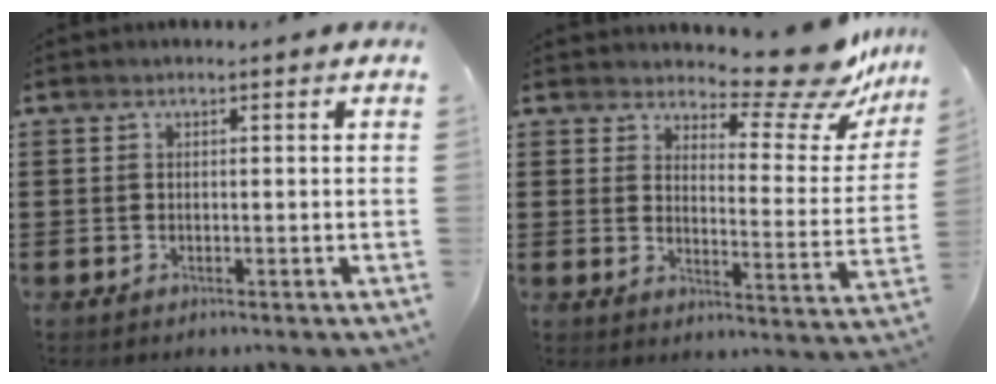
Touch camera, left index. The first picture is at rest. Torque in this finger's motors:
{"motor_torque": [1.06, -1.08, 0.28, 0.04]}